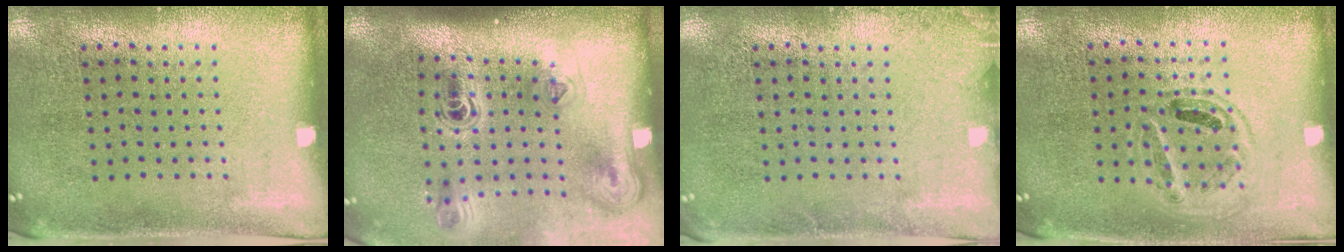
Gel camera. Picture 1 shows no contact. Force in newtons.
{"total": 2.3, "press": 1.5, "slide": 1.7}
{"total": 1.2, "press": 1.2, "slide": 0.2}
{"total": 0.9, "press": 0.9, "slide": 0.4}